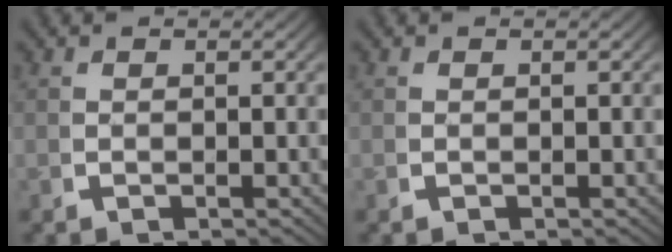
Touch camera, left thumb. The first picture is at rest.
{"total": 0.0}